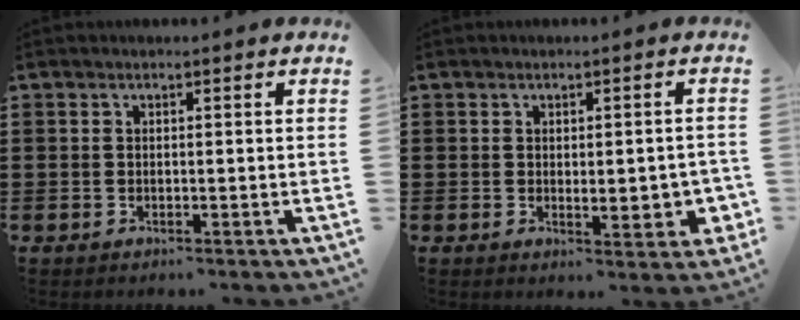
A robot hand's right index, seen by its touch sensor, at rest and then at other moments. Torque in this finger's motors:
{"motor_torque": [0.28, -0.27, 0.34, 0.09]}